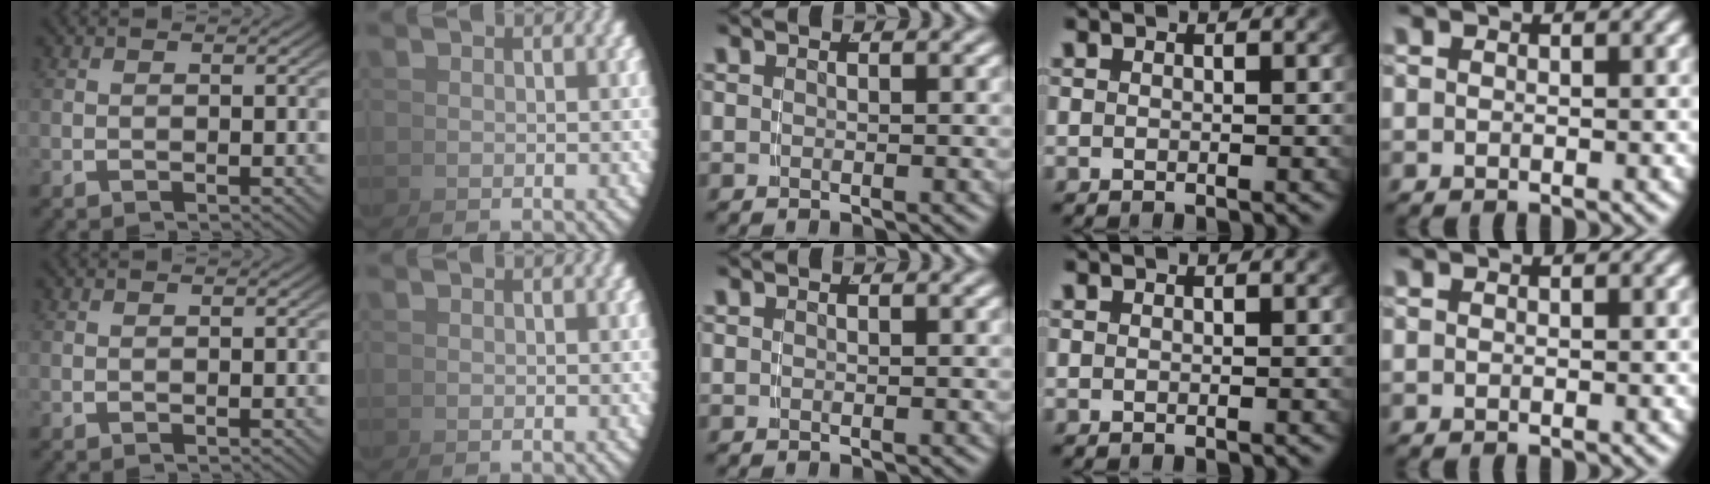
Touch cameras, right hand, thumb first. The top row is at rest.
{}